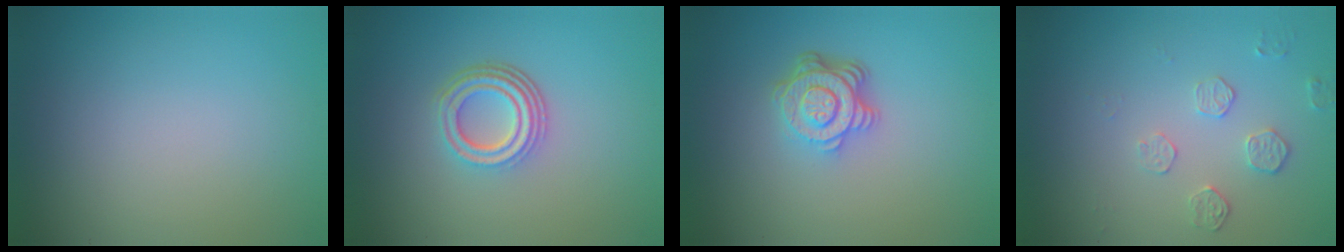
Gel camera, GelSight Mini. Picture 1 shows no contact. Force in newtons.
{"total": 4.5, "press": 3.3, "slide": 3.1}
{"total": 4.7, "press": 3.4, "slide": 3.3}
{"total": 1.8, "press": 1.2, "slide": 1.3}